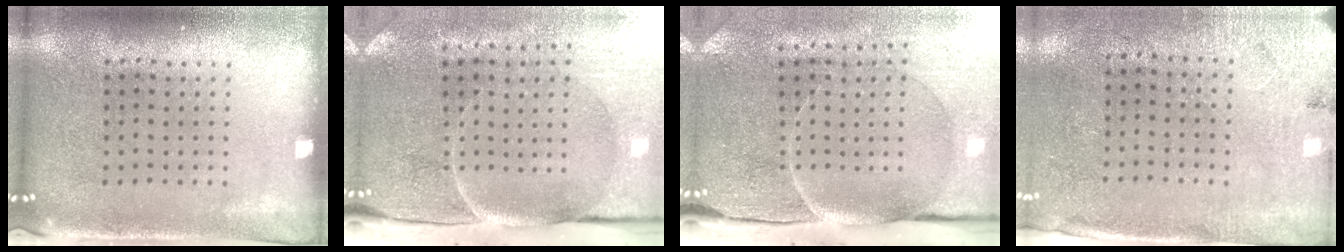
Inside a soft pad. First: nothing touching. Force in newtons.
{"total": 5.1, "press": 4.1, "slide": 3.0}
{"total": 4.5, "press": 3.8, "slide": 2.3}
{"total": 2.6, "press": 2.2, "slide": 1.5}